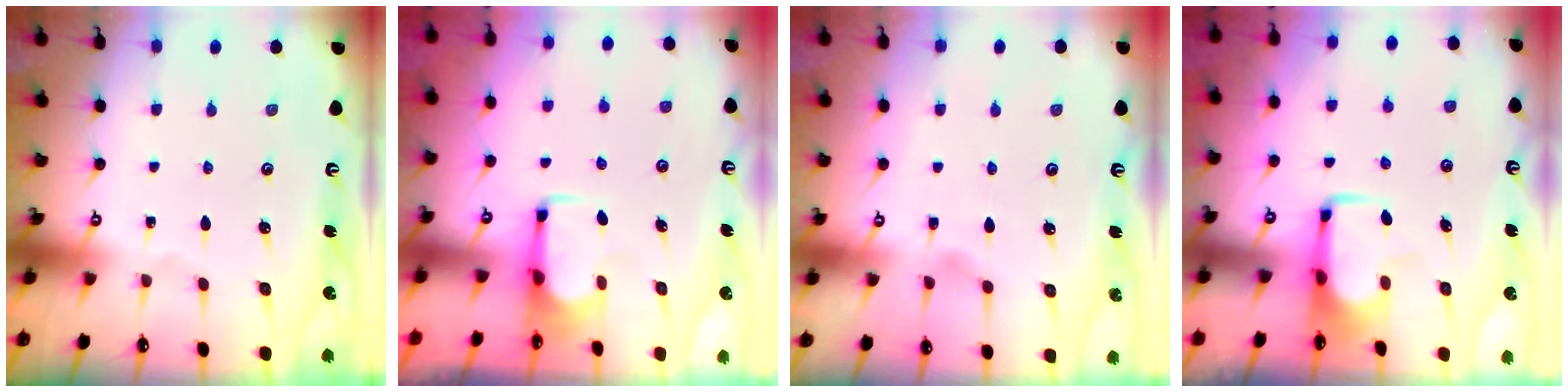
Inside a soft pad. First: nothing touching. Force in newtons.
{"total": 1.7, "press": 1.5, "slide": 0.7}
{"total": 1.0, "press": 0.0, "slide": 1.0}
{"total": 1.8, "press": 1.8, "slide": 0.5}